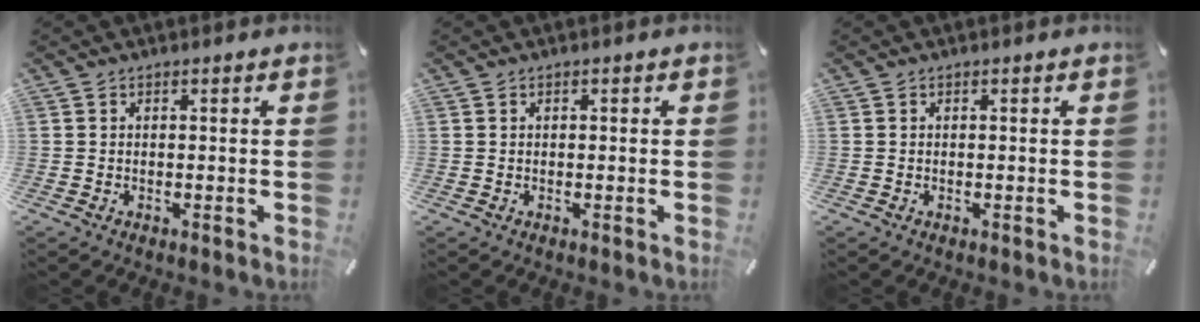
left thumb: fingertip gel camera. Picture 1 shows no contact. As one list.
[{"total": 0.0}, {"total": 0.0}]